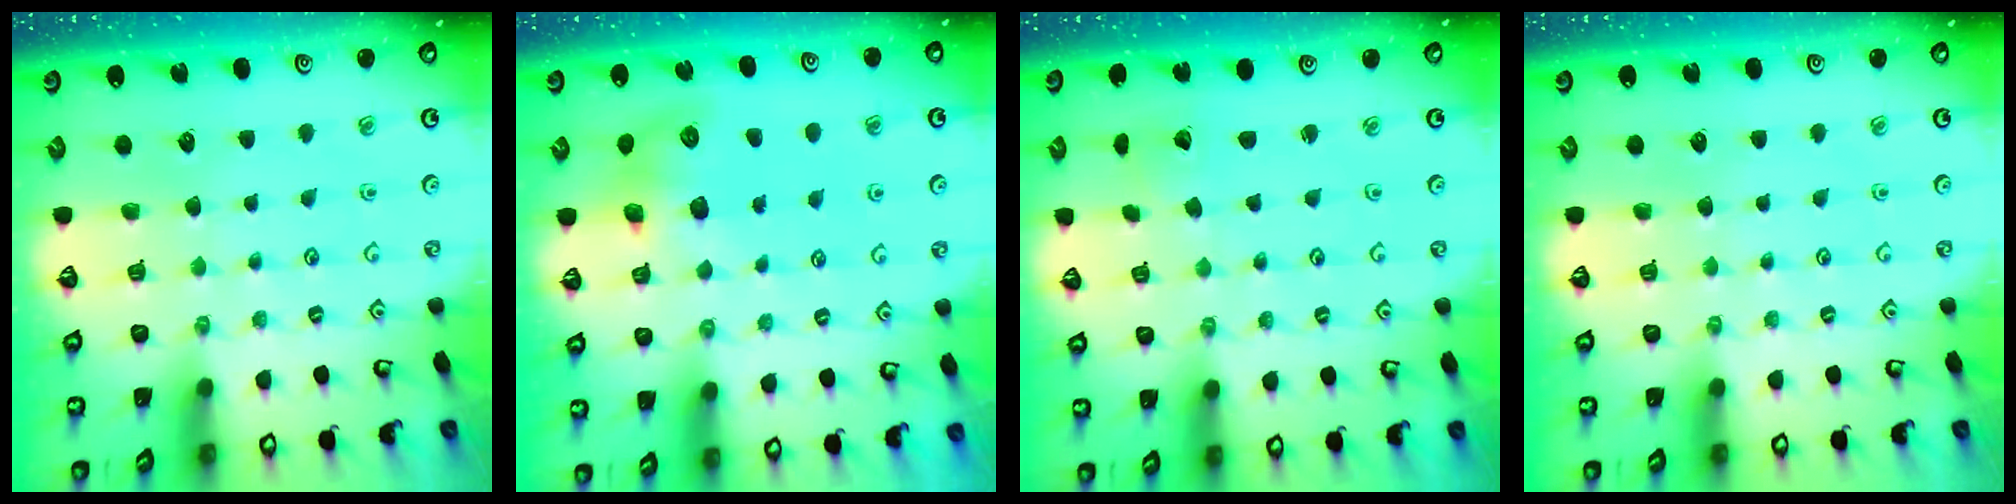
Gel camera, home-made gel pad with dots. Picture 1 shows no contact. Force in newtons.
{"total": 8.2, "press": 8.1, "slide": 1.2}
{"total": 1.5, "press": 1.5, "slide": 0.0}
{"total": 0.0}